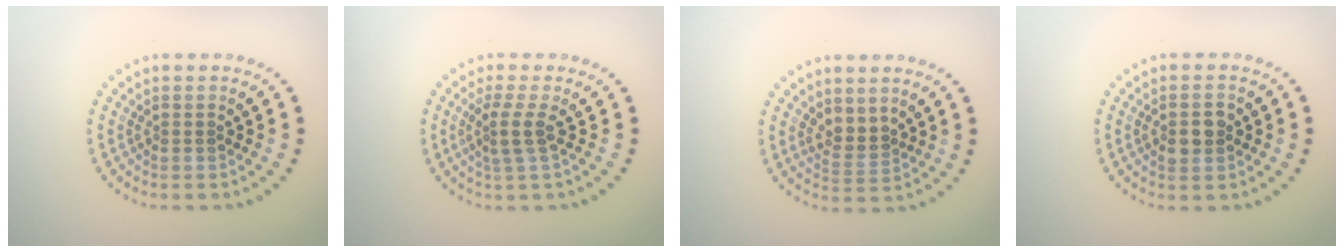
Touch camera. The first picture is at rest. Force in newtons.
{"total": 2.2, "press": 1.4, "slide": 1.6}
{"total": 1.8, "press": 1.5, "slide": 1.0}
{"total": 2.0, "press": 2.0, "slide": 0.1}